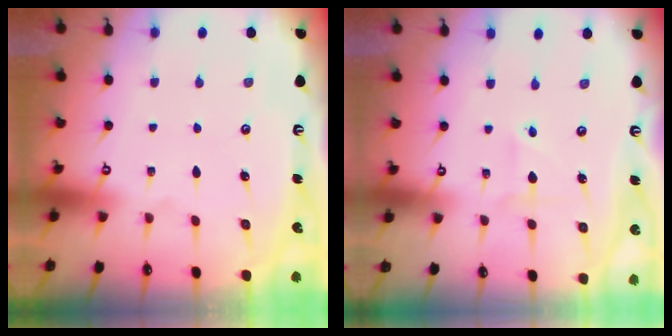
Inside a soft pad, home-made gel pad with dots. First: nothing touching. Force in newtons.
{"total": 2.0, "press": 2.0, "slide": 0.5}